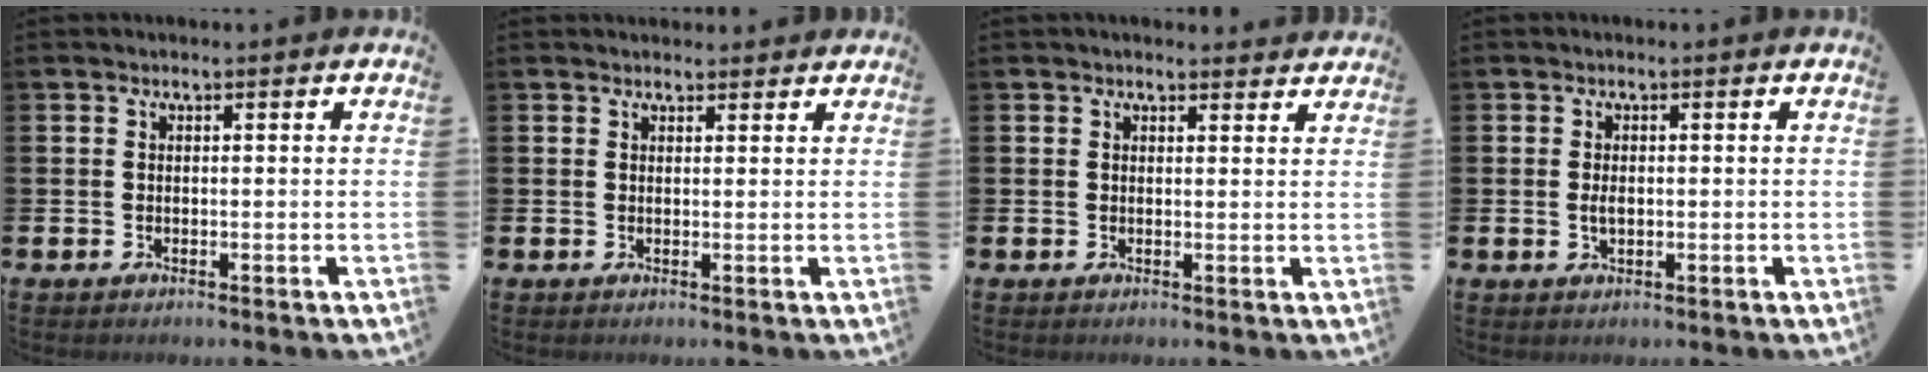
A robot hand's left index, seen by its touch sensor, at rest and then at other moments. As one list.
[{"total": 1.6, "force": [1.5, 0.6, 0.0], "torque": [0.012, -0.005, 0.025]}, {"total": 1.6, "force": [1.6, 0.4, 0.0], "torque": [0.004, -0.005, 0.028]}, {"total": 1.7, "force": [0.0, 0.9, 1.4], "torque": [-0.024, 0.002, -0.003]}]